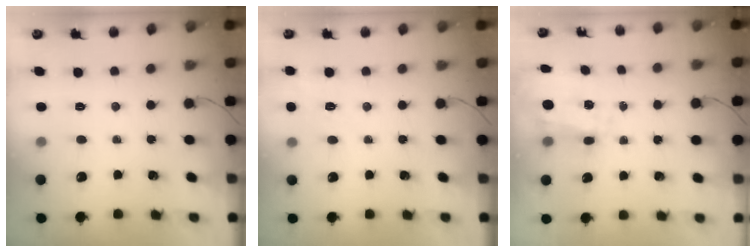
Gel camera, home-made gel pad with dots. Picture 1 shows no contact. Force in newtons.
{"total": 8.3, "press": 8.1, "slide": 2.1}
{"total": 8.8, "press": 8.8, "slide": 0.7}